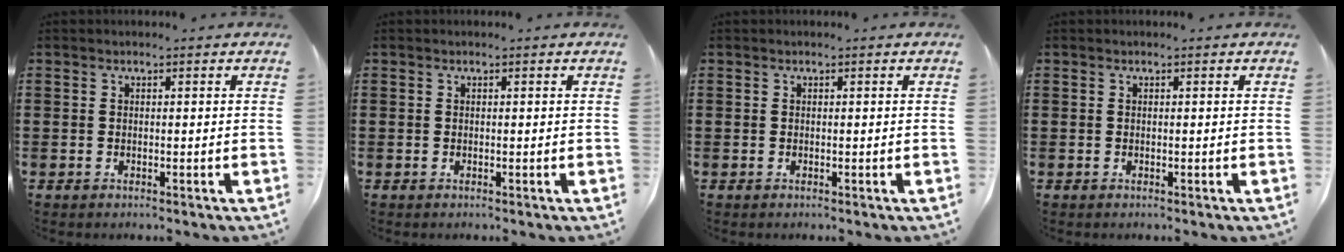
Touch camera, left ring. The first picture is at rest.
{"total": 0.0}
{"total": 0.0}
{"total": 0.0}